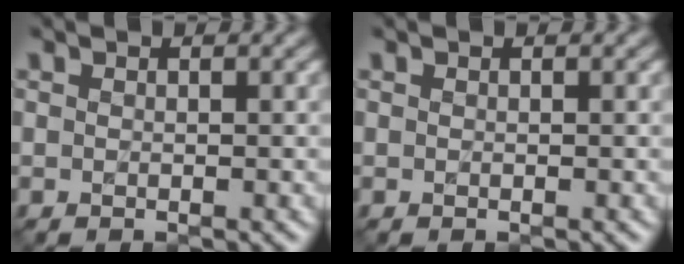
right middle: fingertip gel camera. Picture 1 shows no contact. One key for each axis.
{"total": 0.0}